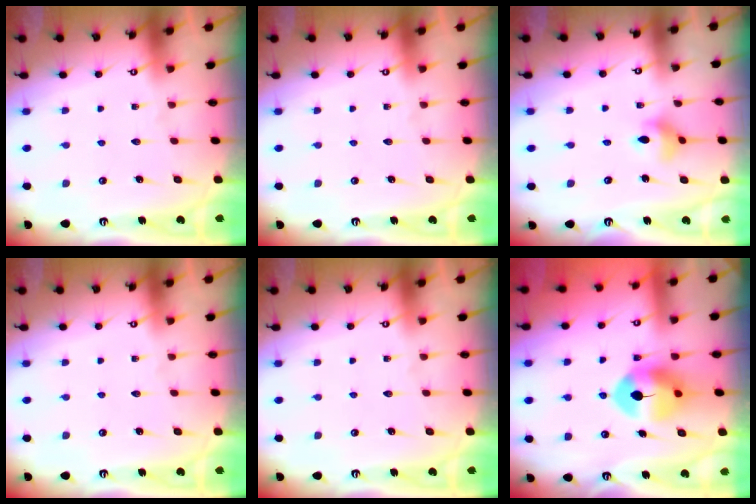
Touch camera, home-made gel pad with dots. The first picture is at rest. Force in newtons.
{"total": 0.0}
{"total": 6.0, "press": 5.7, "slide": 2.1}
{"total": 0.0}
{"total": 0.0}
{"total": 8.4, "press": 8.3, "slide": 1.4}